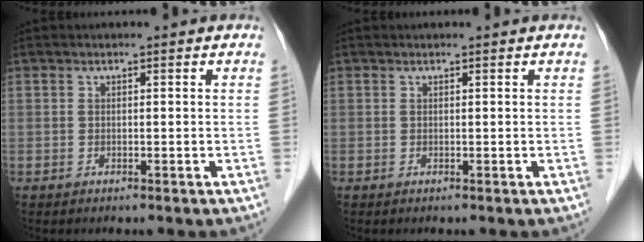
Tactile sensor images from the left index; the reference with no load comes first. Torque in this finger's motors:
{"motor_torque": [0.09, 0.02, 0.03, 0.00]}